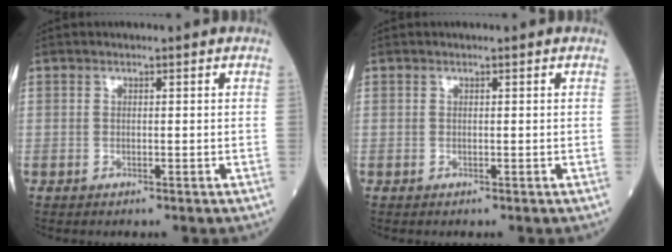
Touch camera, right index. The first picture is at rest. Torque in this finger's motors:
{"motor_torque": [0.17, 0.03, 0.10, 0.01]}